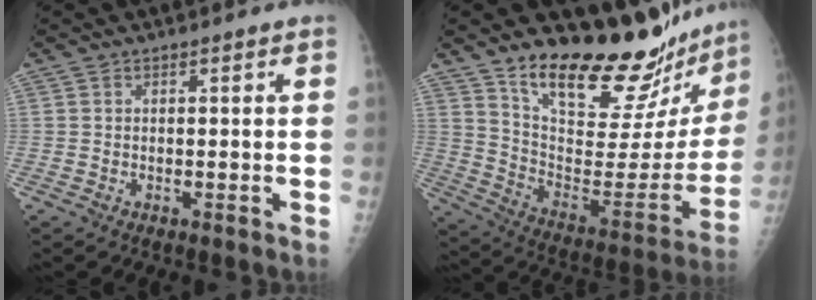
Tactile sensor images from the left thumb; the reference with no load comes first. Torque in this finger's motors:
{"motor_torque": [0.34, 0.29, 1.40, -1.37, 0.06]}